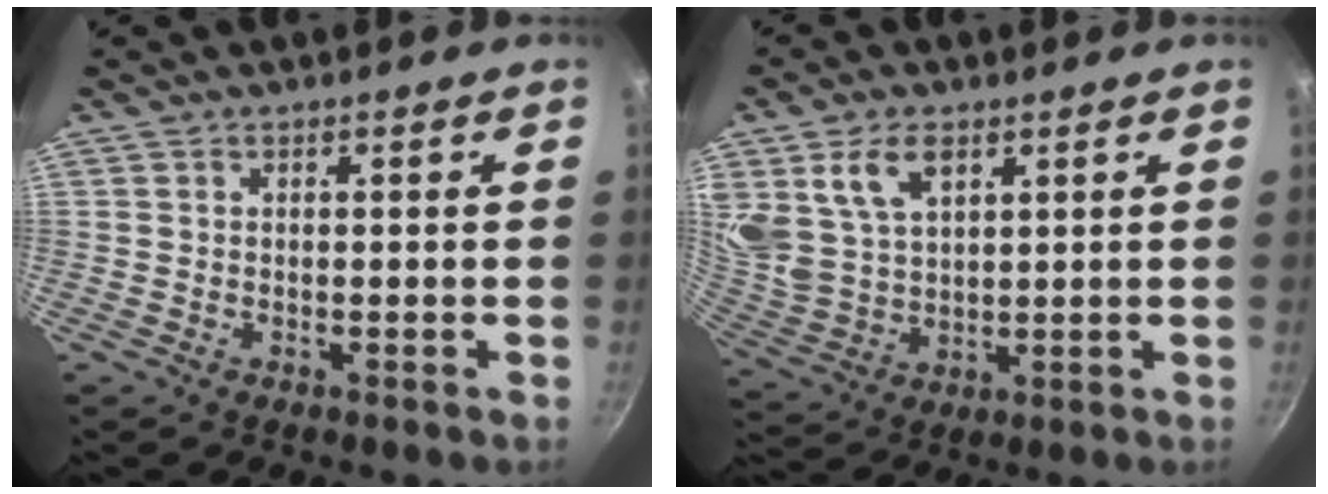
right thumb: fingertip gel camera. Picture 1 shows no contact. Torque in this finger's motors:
{"motor_torque": [0.52, 3.07, 0.70, 0.50, 0.15]}